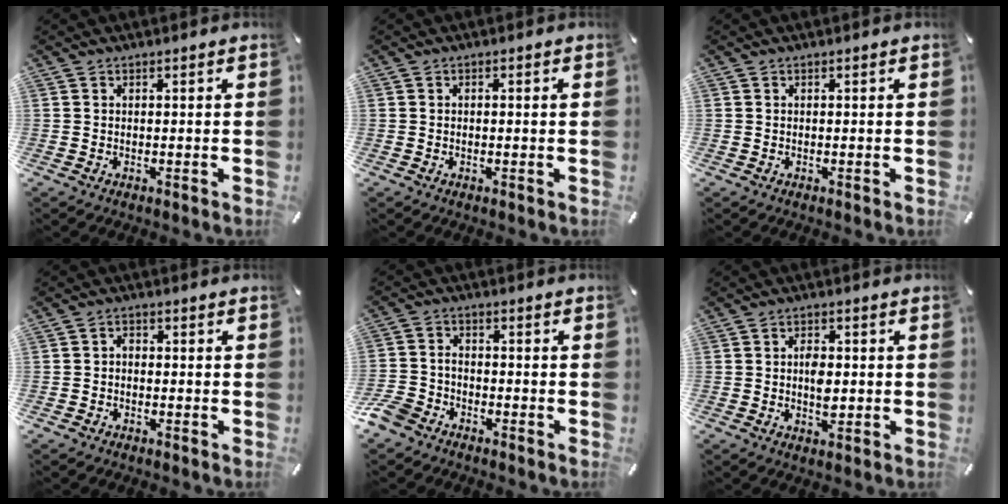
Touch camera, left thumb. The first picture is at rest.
{"total": 1.0, "force": [-0.1, 0.2, 1.0], "torque": [-0.018, -0.001, -0.002]}
{"total": 0.0}
{"total": 2.0, "force": [-1.2, 1.4, 0.7], "torque": [-0.012, 0.010, -0.026]}
{"total": 6.4, "force": [-4.9, 3.4, 2.2], "torque": [-0.060, 0.018, -0.098]}
{"total": 4.5, "force": [-0.5, 2.5, 3.6], "torque": [-0.059, 0.001, -0.008]}